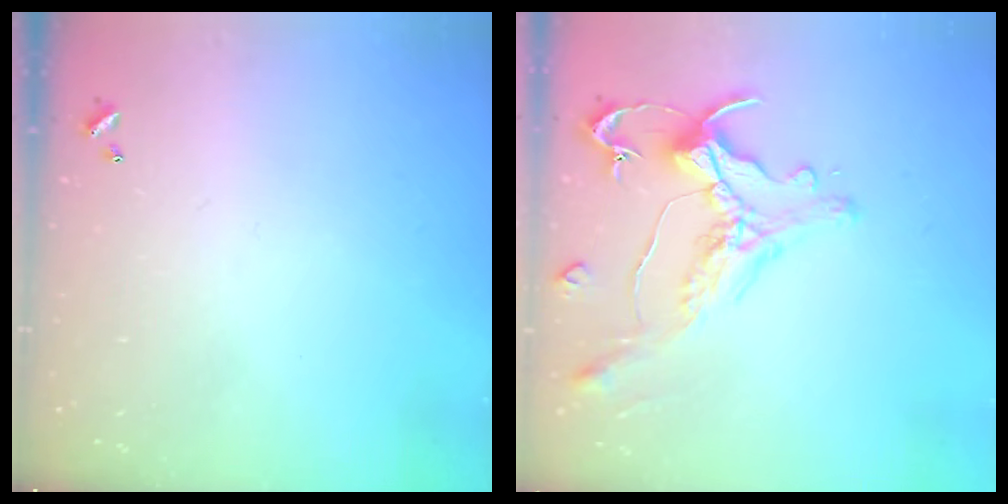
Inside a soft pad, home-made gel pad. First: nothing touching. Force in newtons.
{"total": 0.7, "press": 0.1, "slide": 0.7}